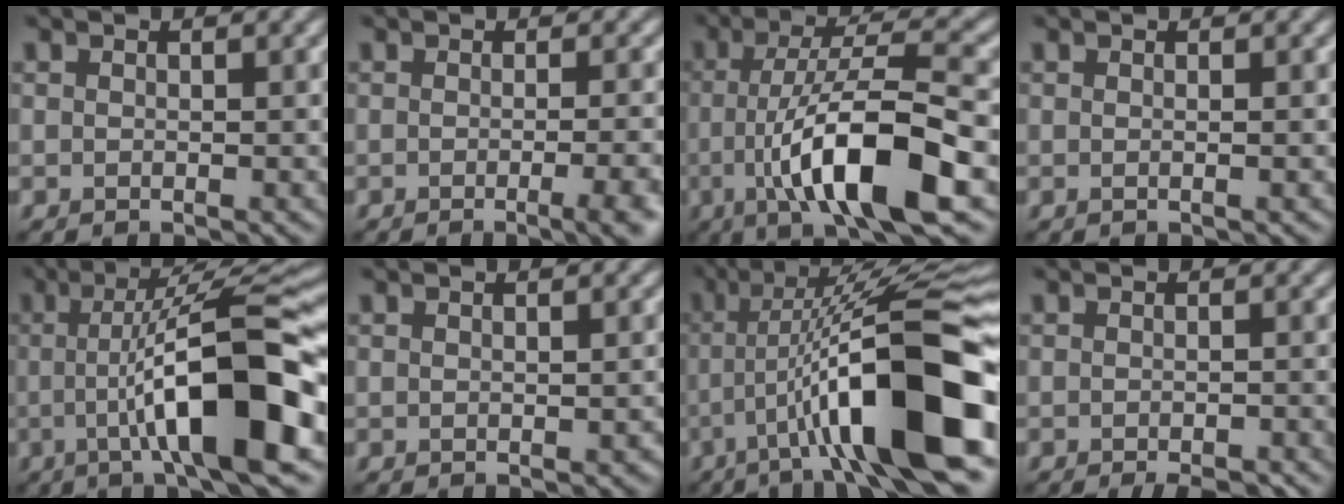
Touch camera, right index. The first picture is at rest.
{"total": 5.2, "force": [-1.8, 1.8, 4.5], "torque": [-0.033, 0.000, -0.020]}
{"total": 10.9, "force": [-2.7, 2.6, 10.2], "torque": [-0.161, 0.010, -0.053]}
{"total": 0.7, "force": [0.0, 0.2, 0.6], "torque": [-0.006, 0.001, -0.002]}
{"total": 12.1, "force": [-1.8, 2.2, 11.7], "torque": [-0.155, 0.017, -0.038]}
{"total": 0.8, "force": [-0.2, 0.3, 0.7], "torque": [-0.010, 0.001, 0.001]}
{"total": 13.4, "force": [-3.5, 2.8, 12.7], "torque": [-0.188, 0.015, -0.056]}
{"total": 3.1, "force": [-2.2, 0.6, 2.1], "torque": [-0.024, -0.002, -0.031]}